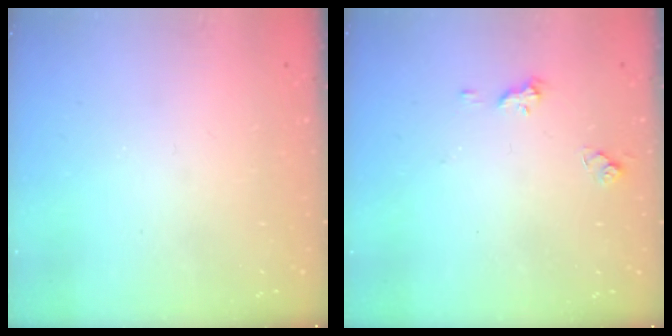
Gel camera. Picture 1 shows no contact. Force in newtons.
{"total": 5.3, "press": 5.2, "slide": 0.7}